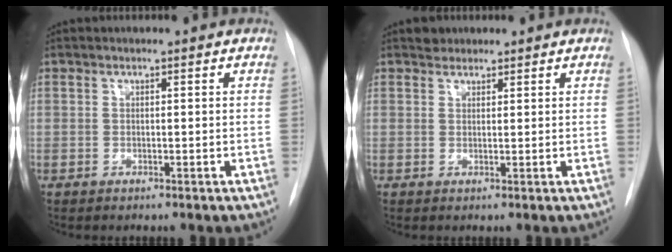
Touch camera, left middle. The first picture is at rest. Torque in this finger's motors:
{"motor_torque": [-0.09, -0.17, -0.11, 0.00]}